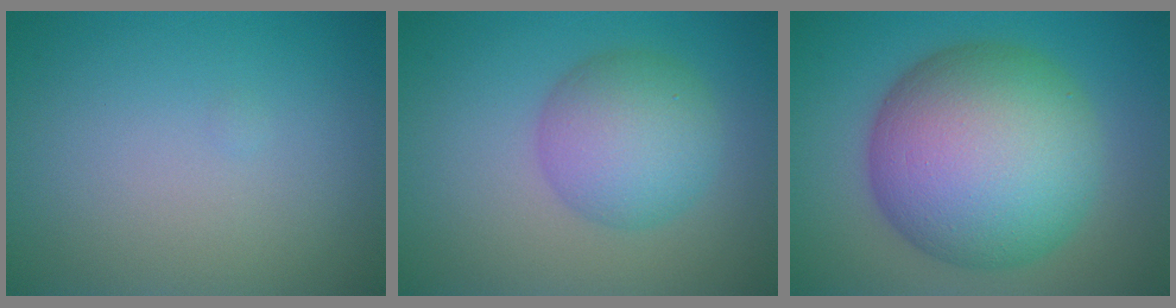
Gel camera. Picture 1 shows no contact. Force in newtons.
{"total": 5.5, "press": 5.5, "slide": 0.1}
{"total": 15.0, "press": 15.0, "slide": 0.3}